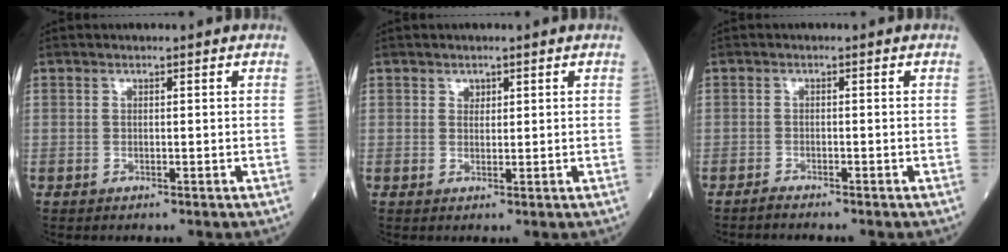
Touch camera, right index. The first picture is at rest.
{"total": 1.1, "force": [0.7, 0.8, 0.4], "torque": [-0.001, -0.004, 0.009]}
{"total": 1.5, "force": [-1.4, -0.1, 0.4], "torque": [-0.011, -0.001, -0.022]}